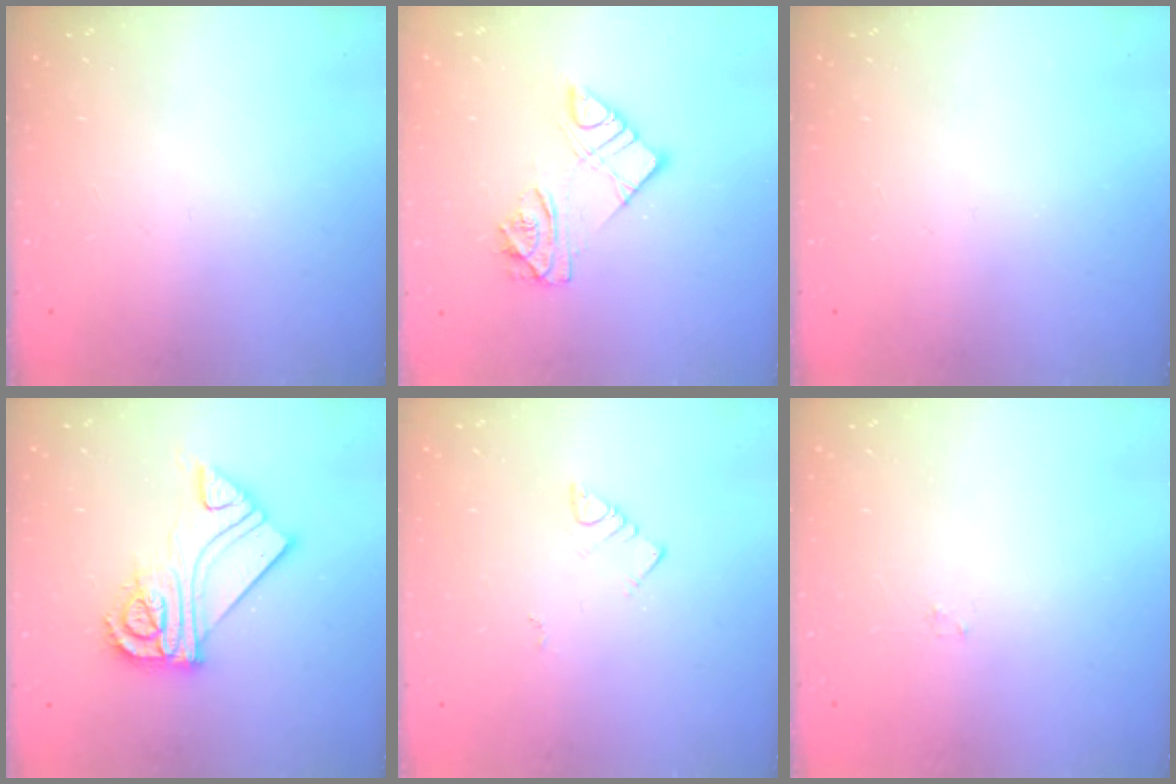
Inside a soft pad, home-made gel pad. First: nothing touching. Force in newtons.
{"total": 10.9, "press": 10.8, "slide": 0.9}
{"total": 0.0}
{"total": 13.3, "press": 13.3, "slide": 1.3}
{"total": 3.1, "press": 3.1, "slide": 0.5}
{"total": 0.8, "press": 0.8, "slide": 0.2}